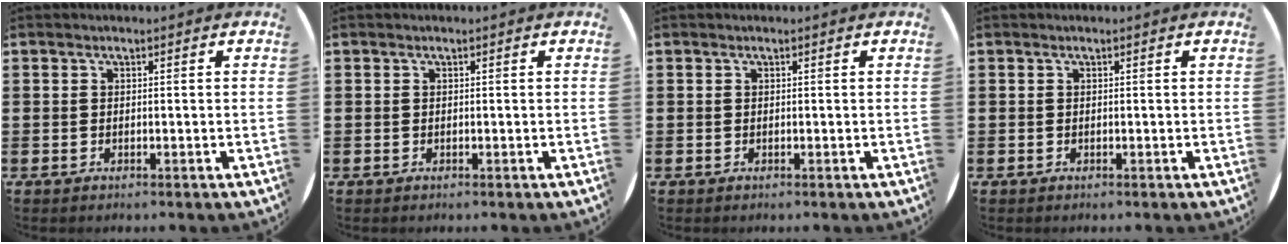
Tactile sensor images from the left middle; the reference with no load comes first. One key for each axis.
{"total": 0.0}
{"total": 0.0}
{"total": 0.0}